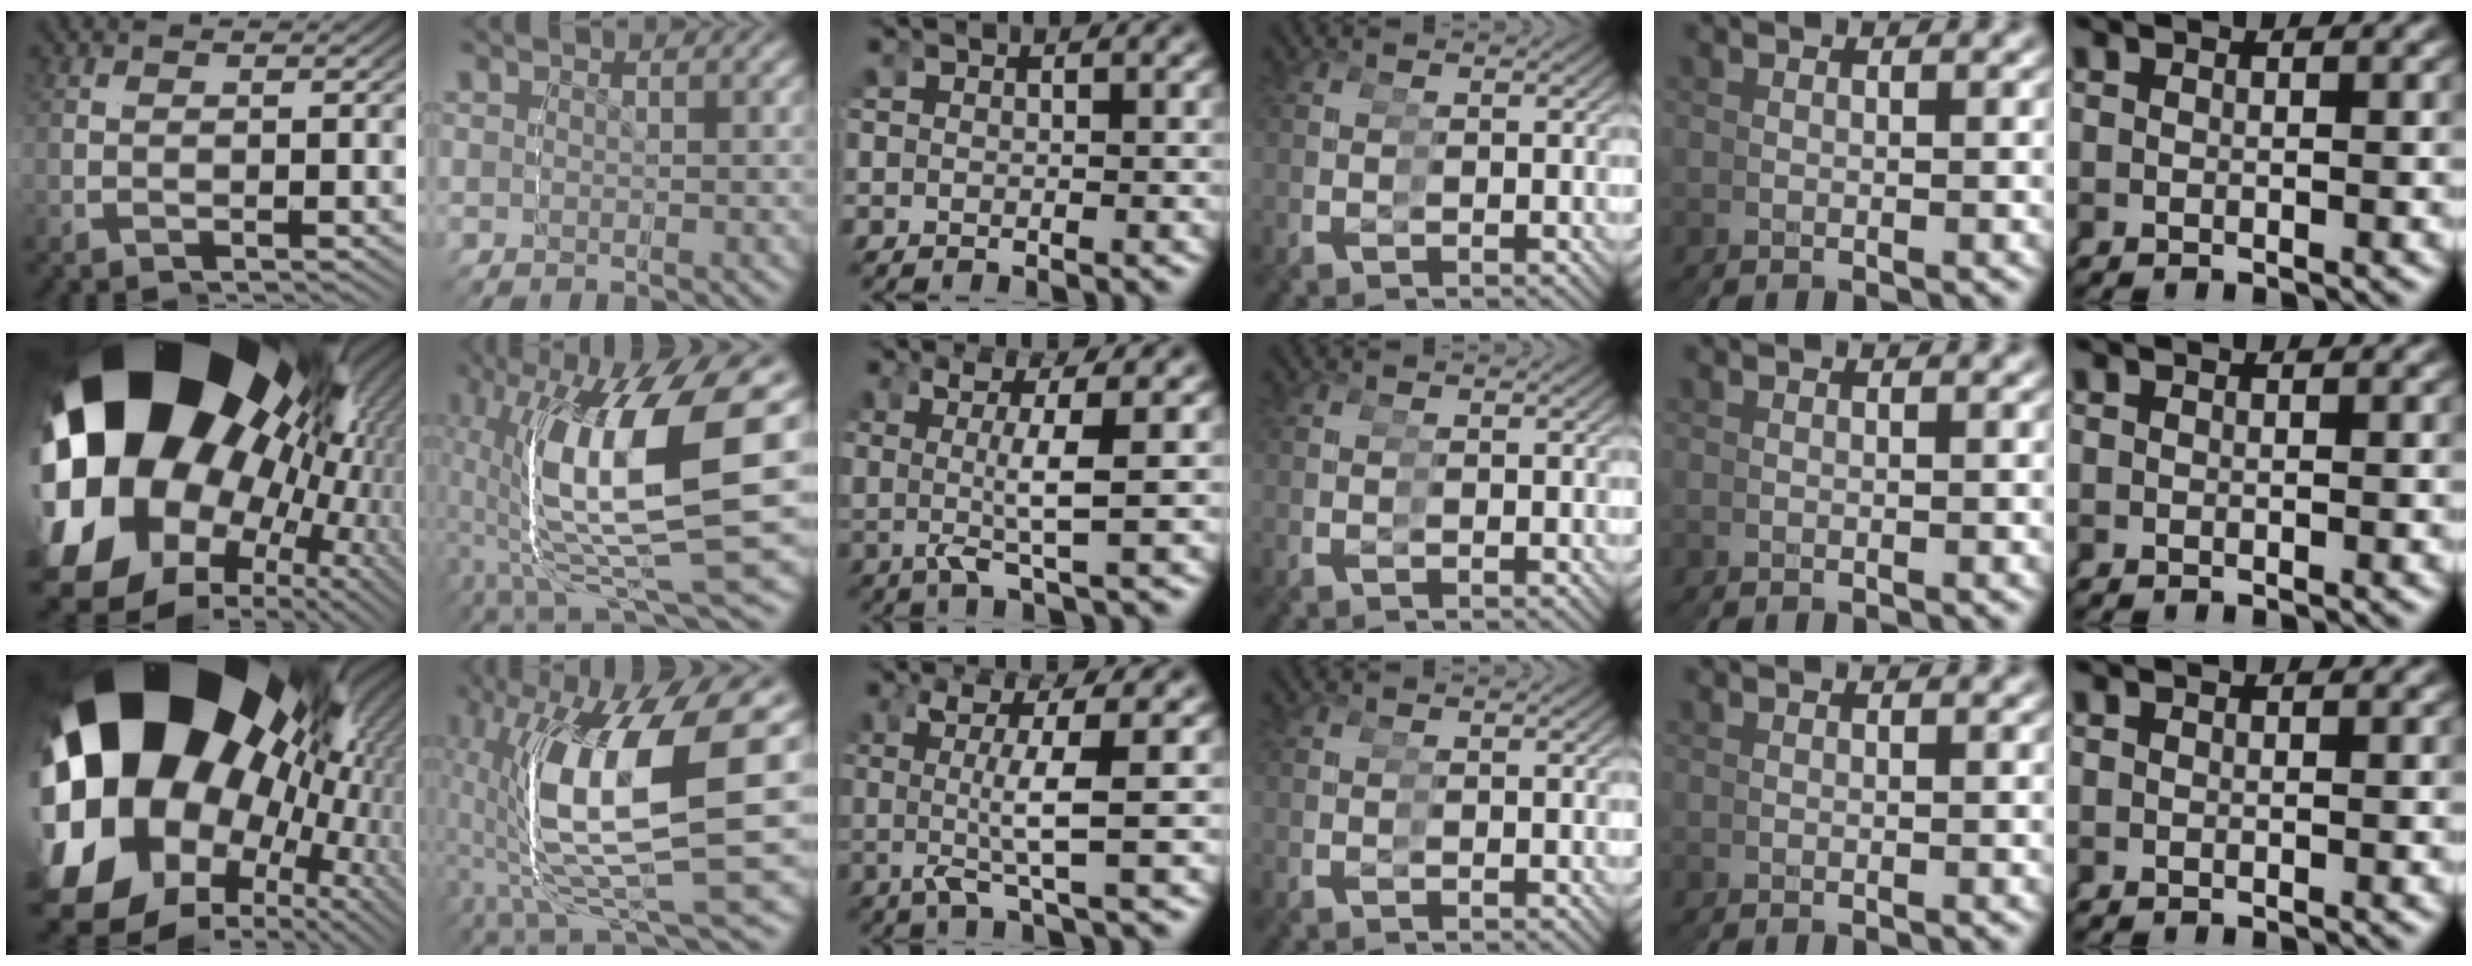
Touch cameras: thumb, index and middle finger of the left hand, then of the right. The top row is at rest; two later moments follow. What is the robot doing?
{"motion": "grasp_and_lifting", "object": "glasses"}